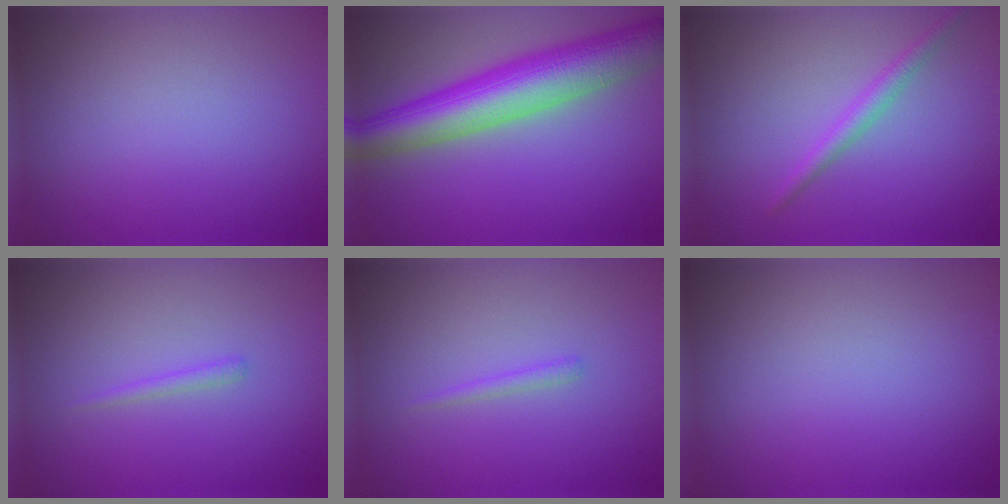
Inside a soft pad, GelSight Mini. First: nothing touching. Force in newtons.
{"total": 9.1, "press": 9.1, "slide": 0.3}
{"total": 1.9, "press": 1.9, "slide": 0.1}
{"total": 0.8, "press": 0.8, "slide": 0.1}
{"total": 0.8, "press": 0.8, "slide": 0.1}
{"total": 0.0}